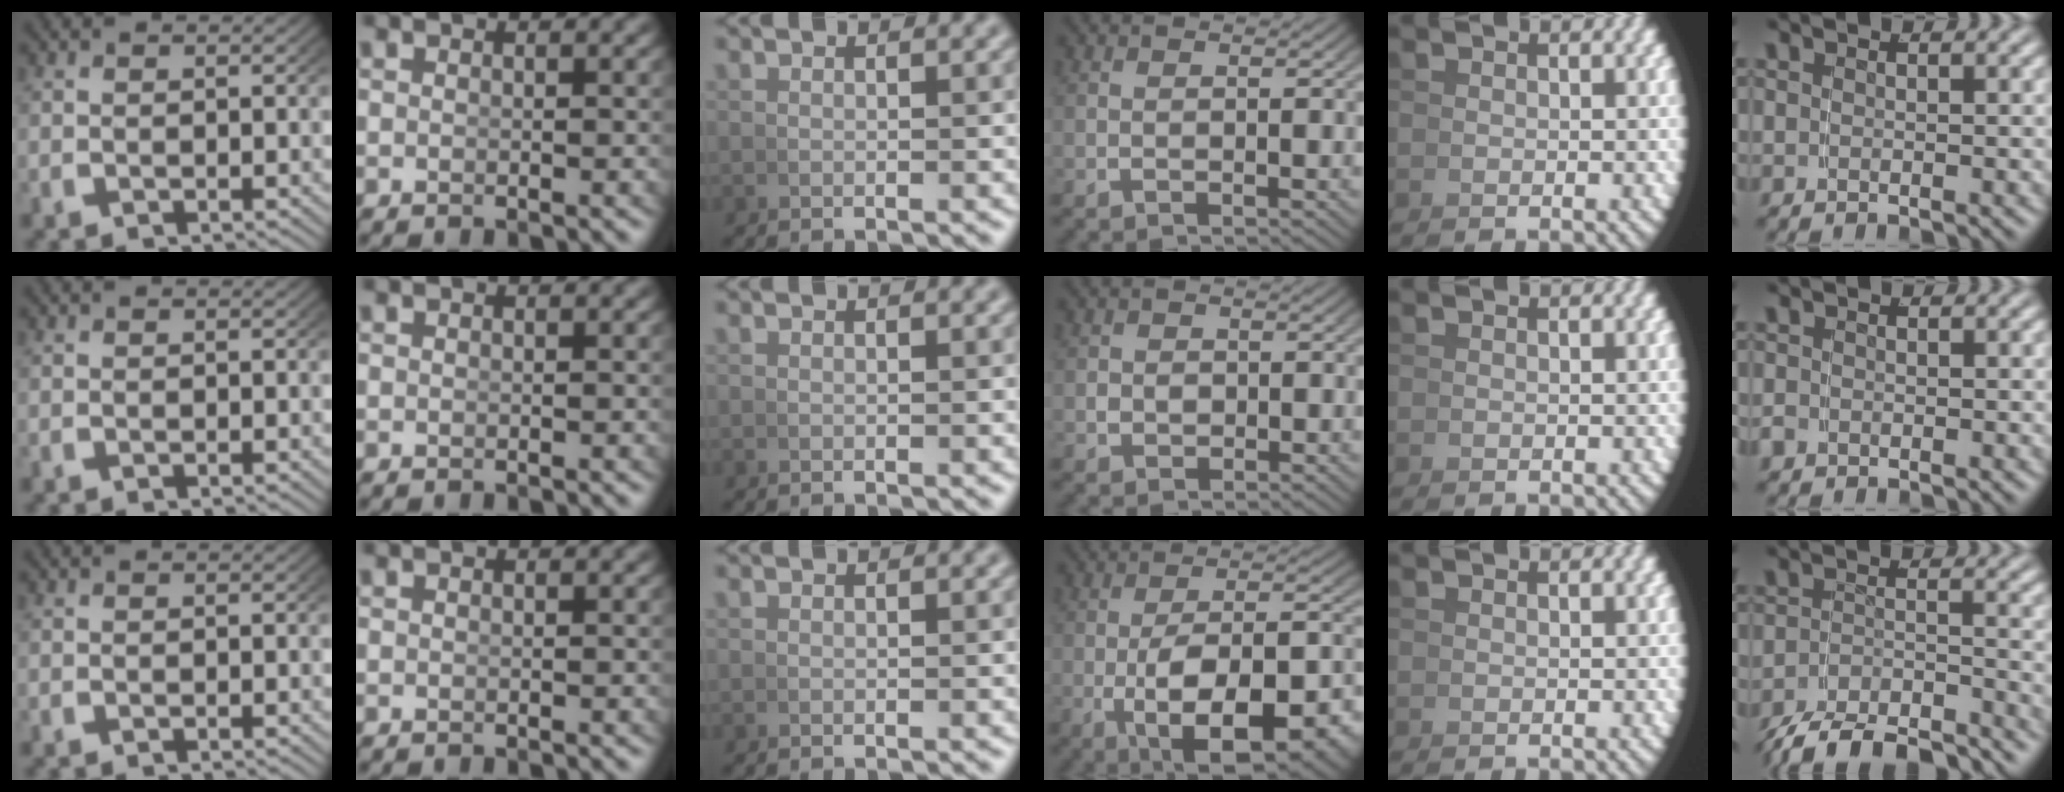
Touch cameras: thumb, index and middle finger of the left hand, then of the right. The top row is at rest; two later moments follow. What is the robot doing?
{"motion": "grasp_and_lifting", "object": "calculator"}